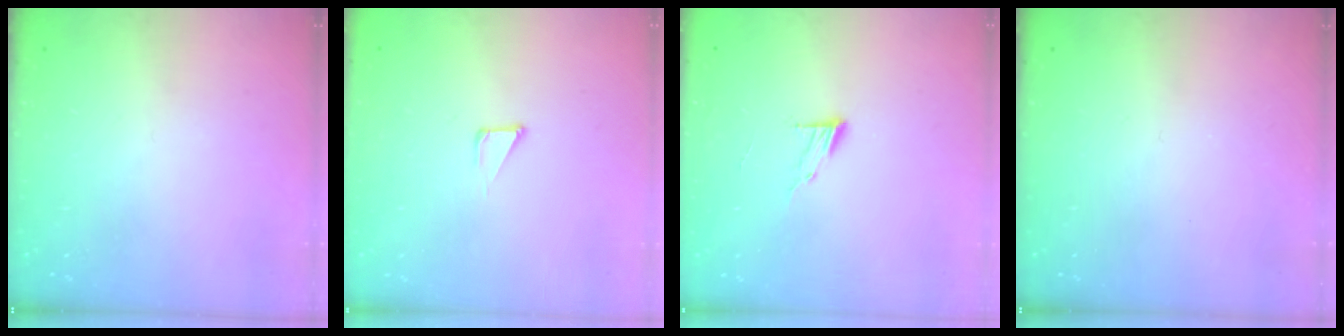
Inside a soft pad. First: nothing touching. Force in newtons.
{"total": 2.9, "press": 2.9, "slide": 0.3}
{"total": 4.6, "press": 4.5, "slide": 0.5}
{"total": 0.0}